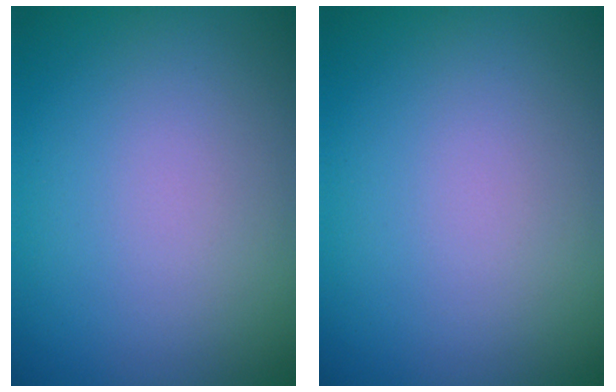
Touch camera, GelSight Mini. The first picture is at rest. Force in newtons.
{"total": 0.0}